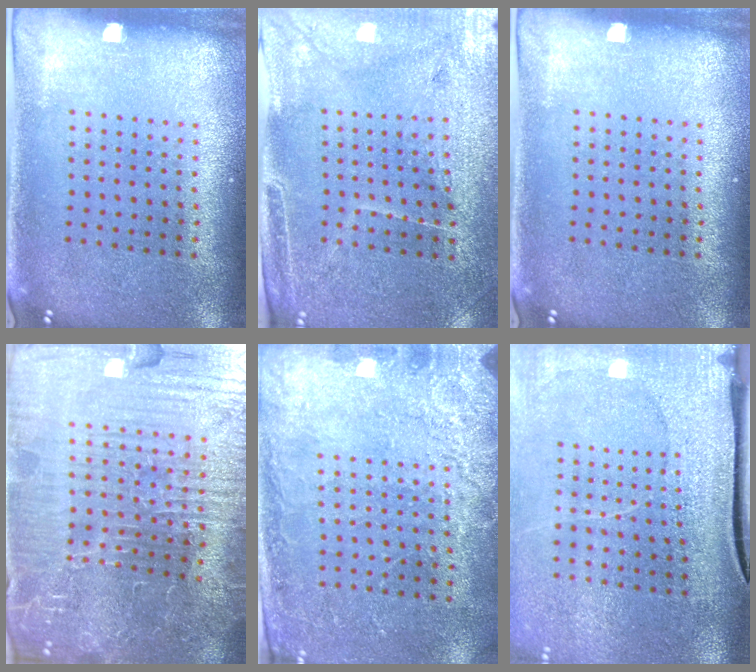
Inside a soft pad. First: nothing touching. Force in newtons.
{"total": 3.3, "press": 3.1, "slide": 1.2}
{"total": 0.0}
{"total": 6.9, "press": 6.3, "slide": 2.8}
{"total": 2.5, "press": 2.3, "slide": 0.8}
{"total": 4.0, "press": 3.3, "slide": 2.3}